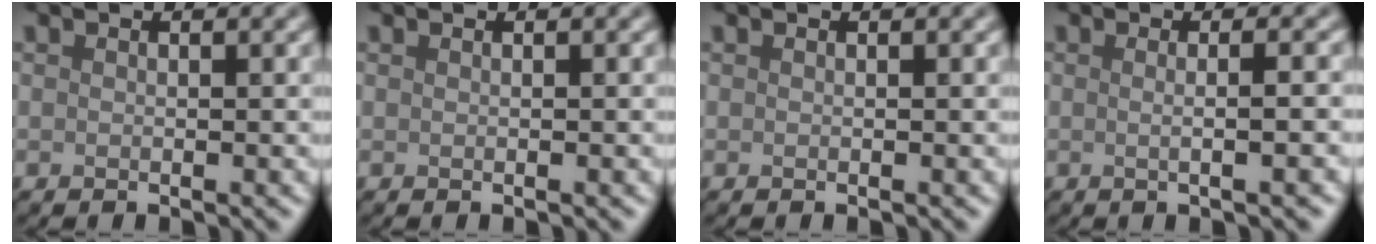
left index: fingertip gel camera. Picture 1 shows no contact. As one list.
[{"total": 0.0}, {"total": 0.0}, {"total": 3.5, "force": [0.2, 1.3, 3.2], "torque": [-0.022, 0.003, -0.020]}]